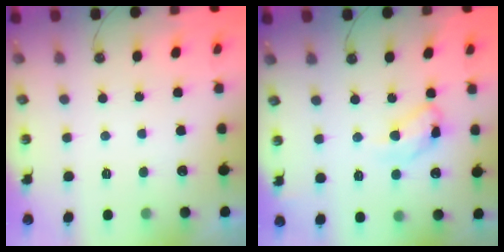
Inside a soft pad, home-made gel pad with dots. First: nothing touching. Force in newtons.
{"total": 12.7, "press": 12.7, "slide": 1.1}